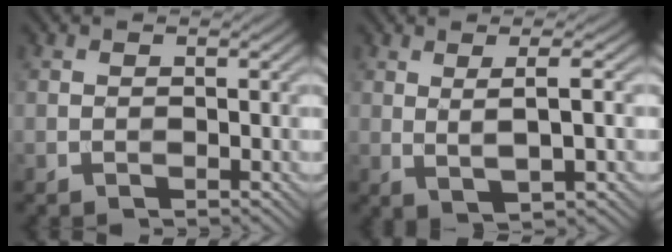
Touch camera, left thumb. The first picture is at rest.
{"total": 3.9, "force": [0.7, 0.6, 3.8], "torque": [-0.077, 0.006, 0.014]}